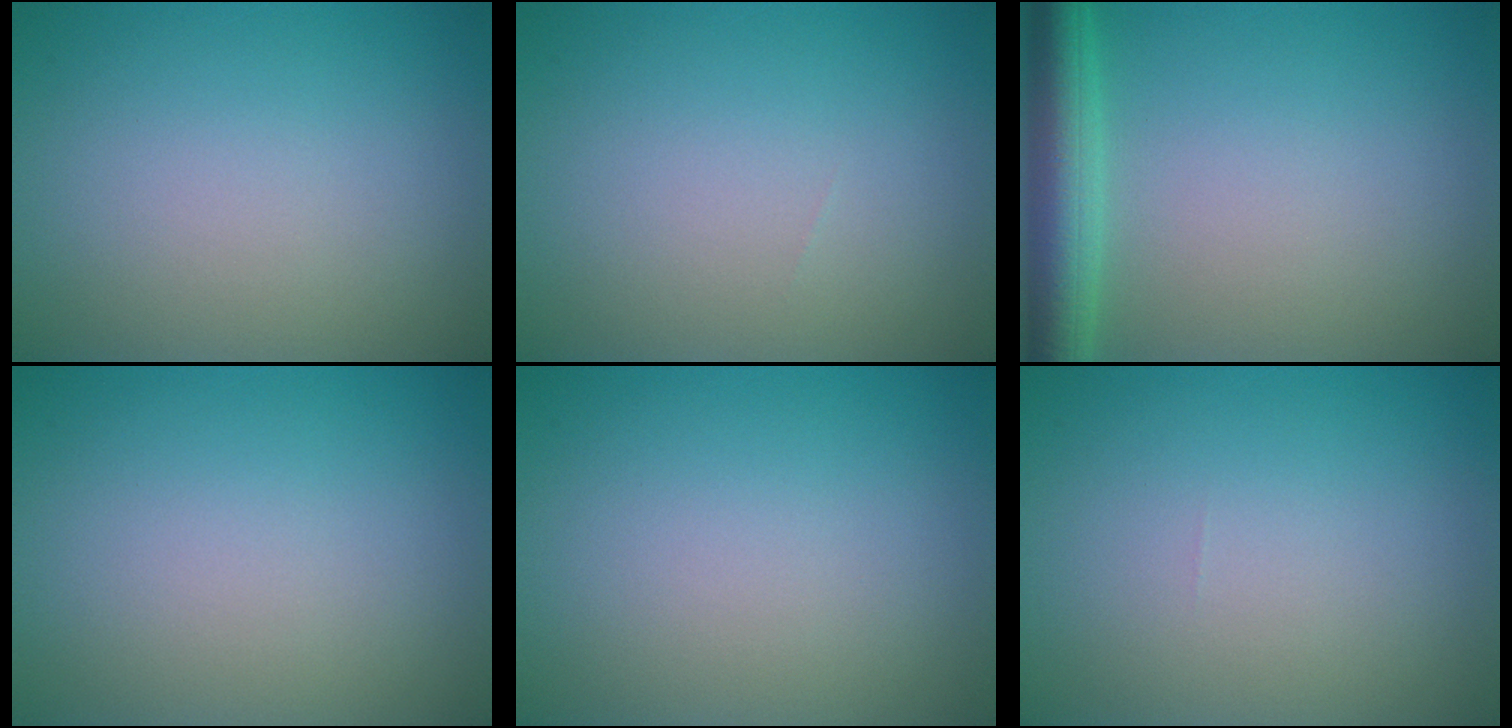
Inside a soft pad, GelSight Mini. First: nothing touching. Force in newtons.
{"total": 0.0}
{"total": 4.9, "press": 4.9, "slide": 0.2}
{"total": 0.0}
{"total": 0.0}
{"total": 0.0}